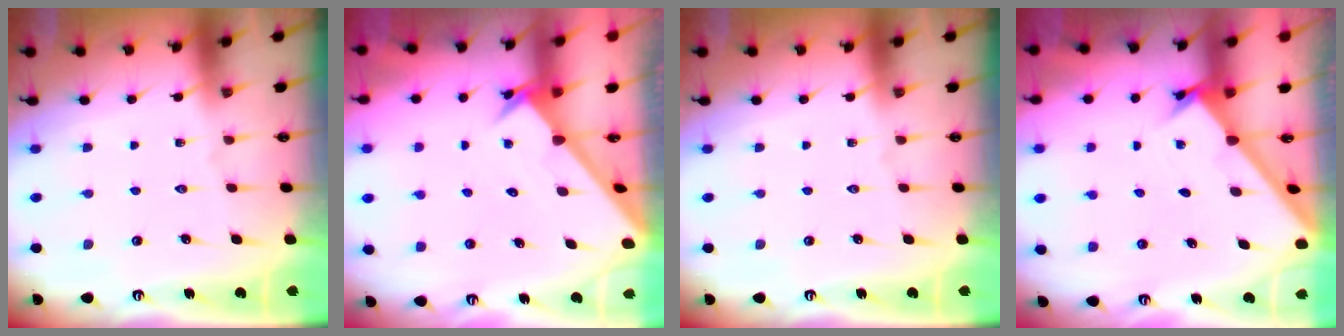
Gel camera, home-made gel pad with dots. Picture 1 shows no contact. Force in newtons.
{"total": 2.4, "press": 2.4, "slide": 0.2}
{"total": 0.0}
{"total": 1.7, "press": 1.7, "slide": 0.1}